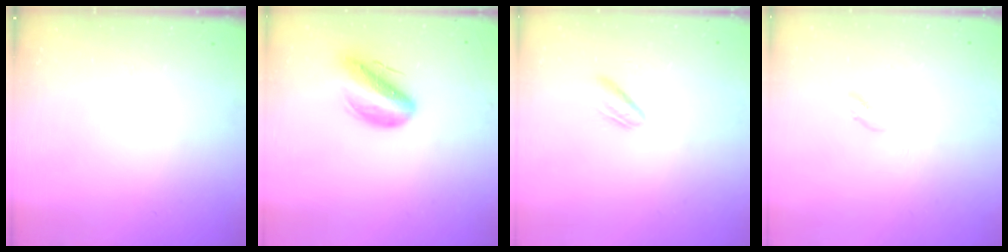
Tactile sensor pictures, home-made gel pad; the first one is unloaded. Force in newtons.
{"total": 11.4, "press": 10.9, "slide": 3.5}
{"total": 2.1, "press": 1.8, "slide": 1.1}
{"total": 0.7, "press": 0.2, "slide": 0.7}